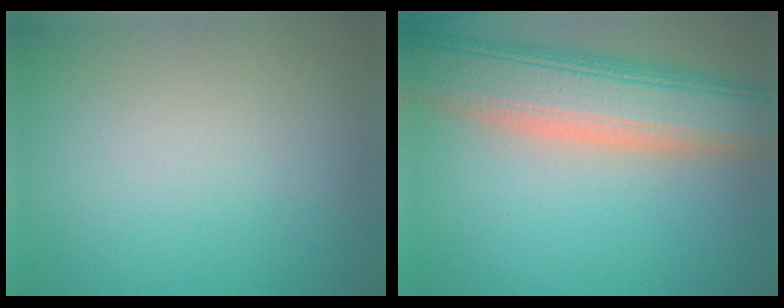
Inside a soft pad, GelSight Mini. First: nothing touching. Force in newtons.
{"total": 9.6, "press": 9.6, "slide": 0.8}